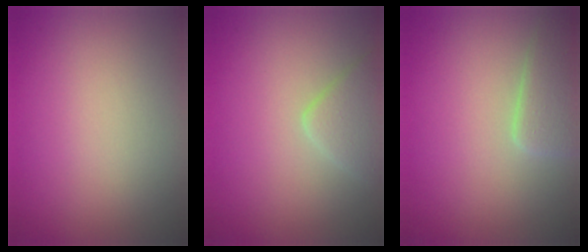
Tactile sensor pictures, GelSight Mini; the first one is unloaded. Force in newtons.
{"total": 2.2, "press": 2.2, "slide": 0.1}
{"total": 2.9, "press": 2.9, "slide": 0.3}